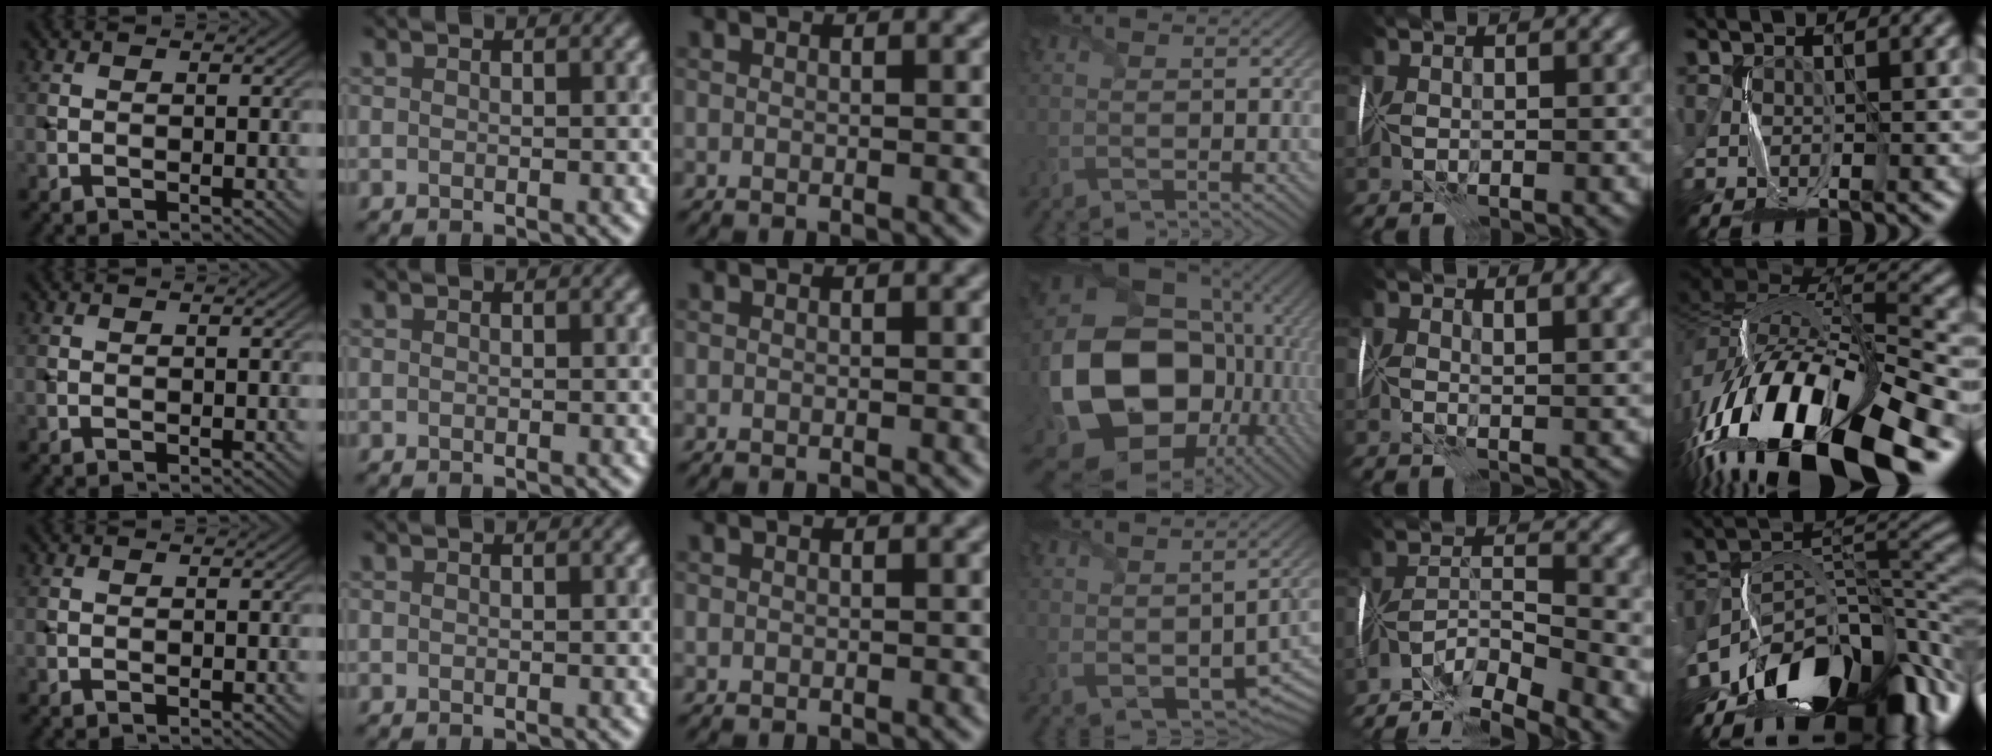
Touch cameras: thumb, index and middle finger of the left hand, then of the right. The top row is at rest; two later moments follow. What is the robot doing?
{"motion": "fold", "object": "wrapping paper"}